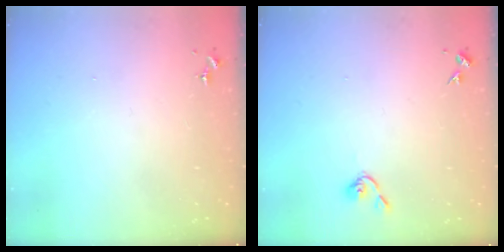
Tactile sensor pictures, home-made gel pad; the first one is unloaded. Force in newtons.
{"total": 3.7, "press": 3.6, "slide": 0.7}